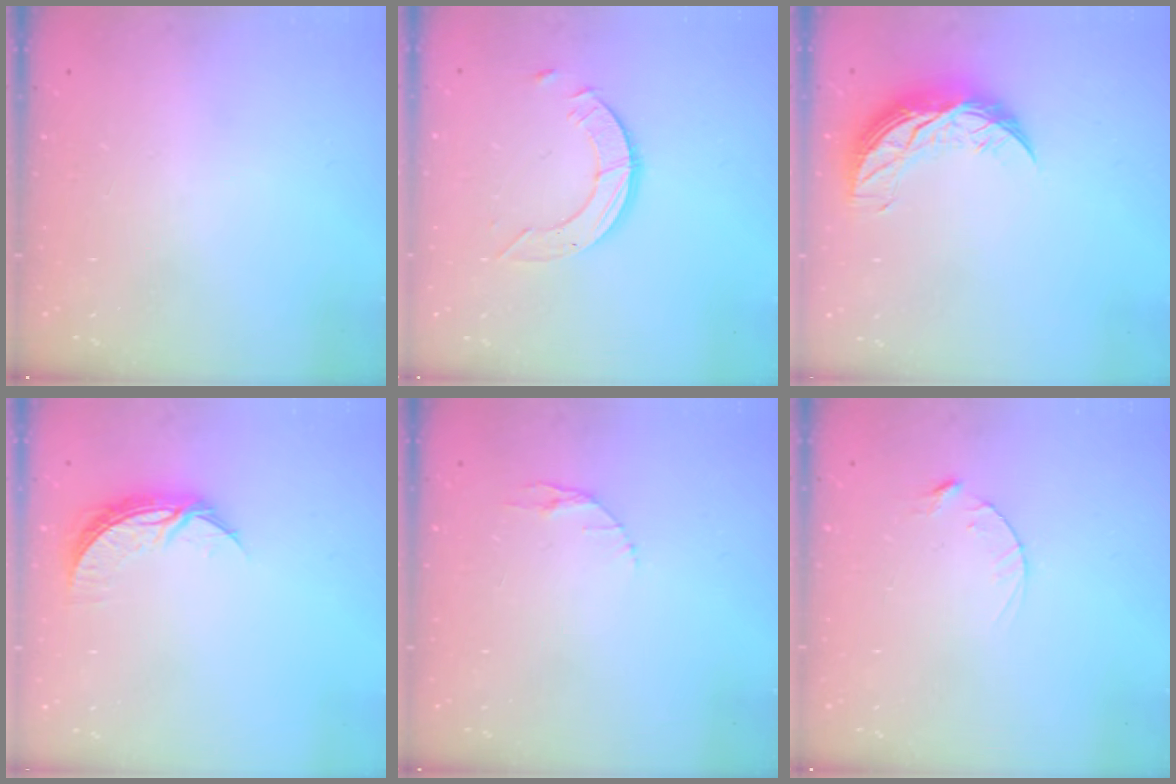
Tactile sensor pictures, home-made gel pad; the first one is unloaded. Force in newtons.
{"total": 4.2, "press": 4.2, "slide": 0.2}
{"total": 9.9, "press": 9.9, "slide": 0.5}
{"total": 6.8, "press": 6.8, "slide": 0.3}
{"total": 2.9, "press": 2.9, "slide": 0.4}
{"total": 2.8, "press": 2.8, "slide": 0.4}